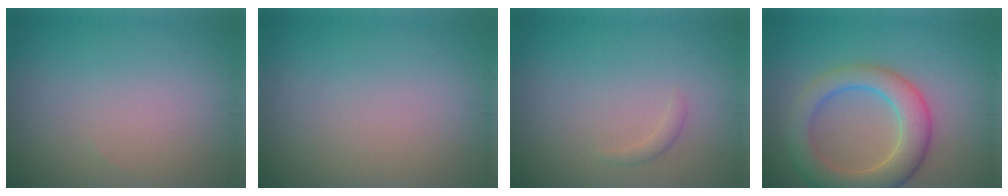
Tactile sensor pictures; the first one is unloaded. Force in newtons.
{"total": 0.0}
{"total": 0.8, "press": 0.8, "slide": 0.1}
{"total": 6.1, "press": 6.1, "slide": 0.5}